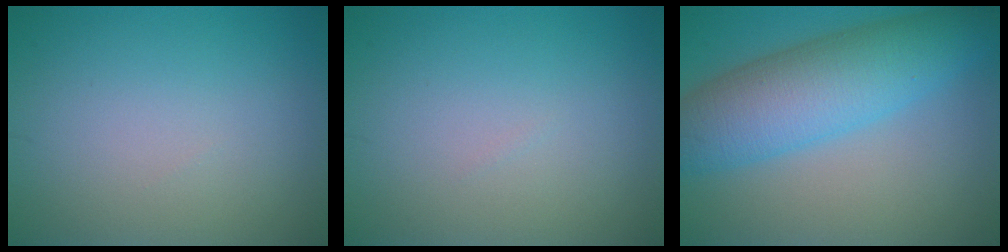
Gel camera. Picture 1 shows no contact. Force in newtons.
{"total": 0.0}
{"total": 8.4, "press": 8.4, "slide": 0.2}